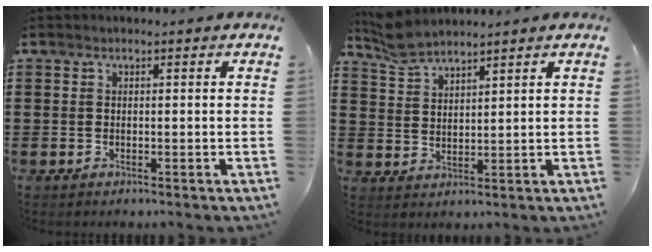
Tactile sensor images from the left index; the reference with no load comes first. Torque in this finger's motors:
{"motor_torque": [0.43, -0.44, 0.05, 0.04]}